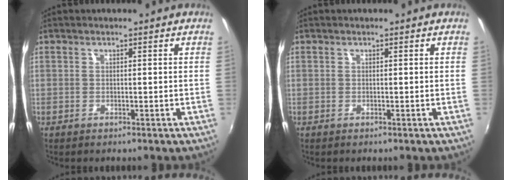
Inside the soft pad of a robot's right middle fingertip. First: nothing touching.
{"total": 0.0}